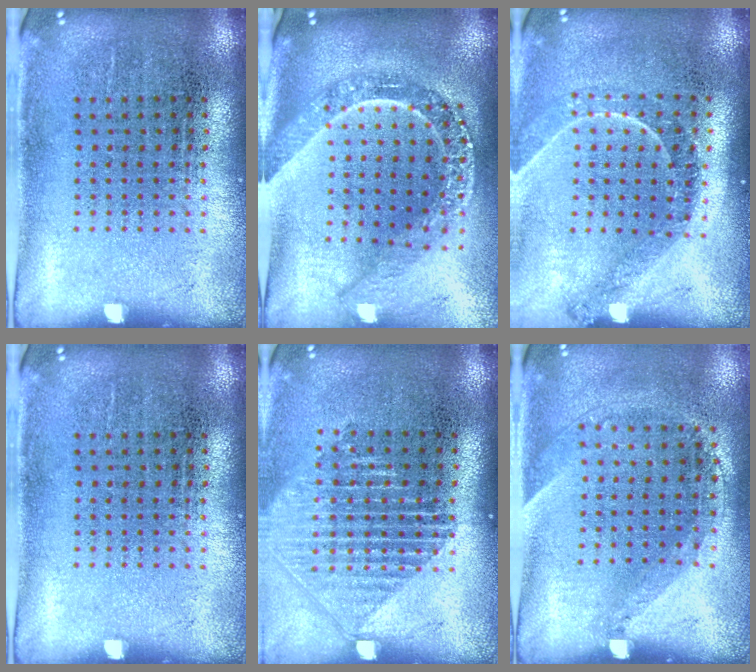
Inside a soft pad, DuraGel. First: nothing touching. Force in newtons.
{"total": 2.4, "press": 2.0, "slide": 1.3}
{"total": 1.2, "press": 1.2, "slide": 0.2}
{"total": 0.0}
{"total": 1.4, "press": 1.2, "slide": 0.7}
{"total": 1.4, "press": 1.0, "slide": 1.0}